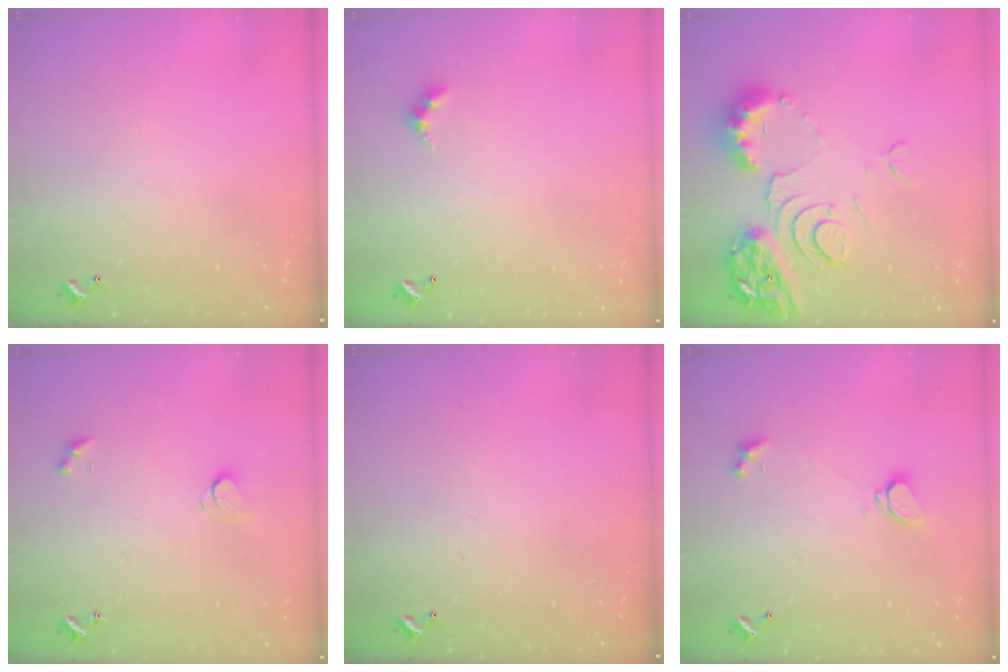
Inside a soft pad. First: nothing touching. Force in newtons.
{"total": 3.0, "press": 2.9, "slide": 0.5}
{"total": 11.1, "press": 11.0, "slide": 1.3}
{"total": 2.1, "press": 2.1, "slide": 0.4}
{"total": 0.0}
{"total": 2.3, "press": 2.2, "slide": 0.7}